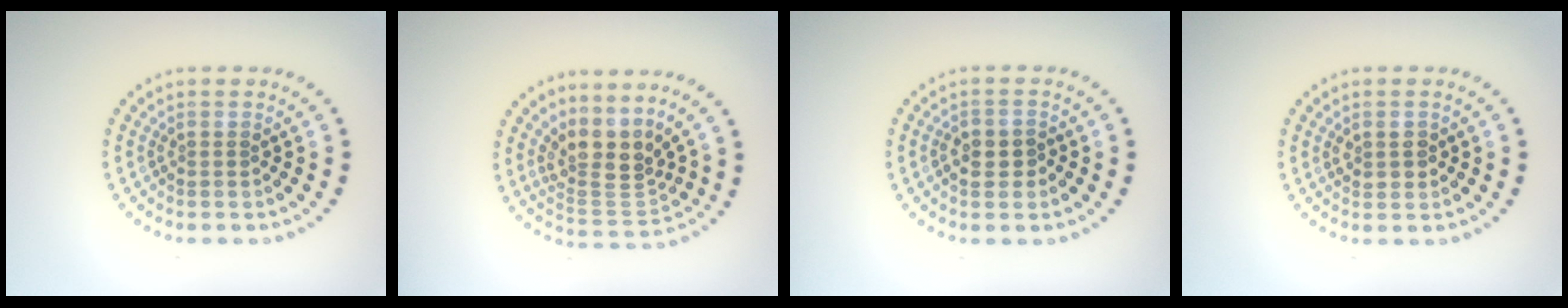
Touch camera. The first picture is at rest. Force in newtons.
{"total": 3.9, "press": 2.9, "slide": 2.6}
{"total": 2.4, "press": 2.3, "slide": 0.6}
{"total": 1.5, "press": 1.4, "slide": 0.4}